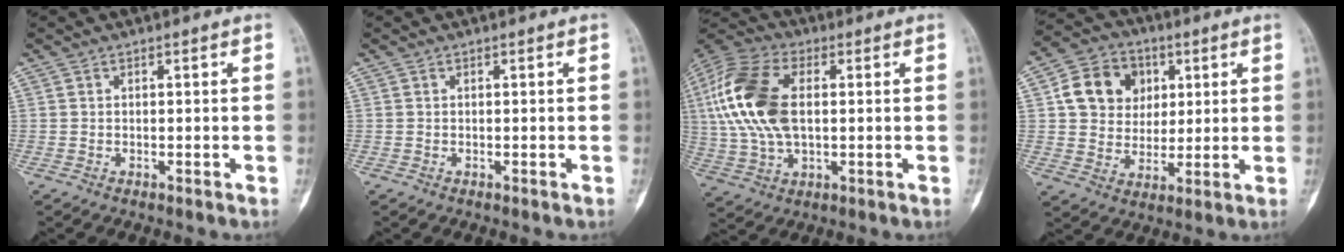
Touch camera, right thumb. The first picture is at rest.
{"total": 0.0}
{"total": 18.3, "force": [2.3, 10.4, 14.9], "torque": [-0.327, 0.010, 0.040]}
{"total": 12.5, "force": [3.5, 10.6, 5.7], "torque": [-0.063, -0.004, 0.058]}